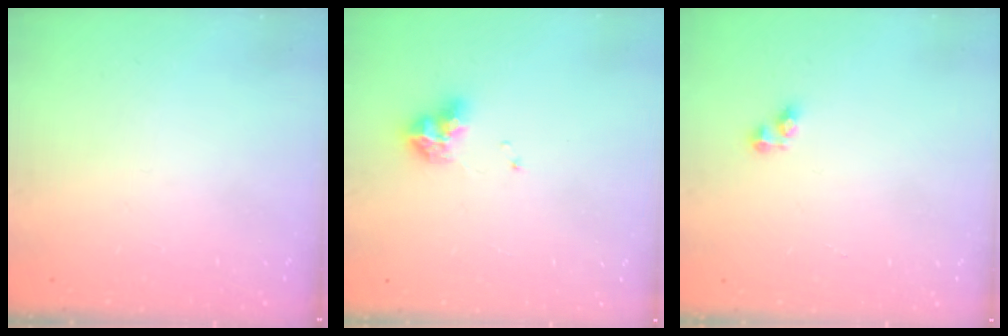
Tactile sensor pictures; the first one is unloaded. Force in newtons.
{"total": 7.6, "press": 7.5, "slide": 0.8}
{"total": 4.0, "press": 4.0, "slide": 0.5}